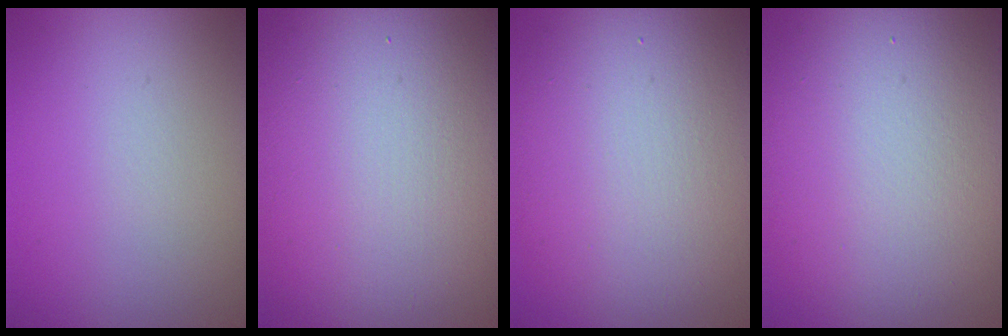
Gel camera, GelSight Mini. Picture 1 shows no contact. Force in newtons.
{"total": 18.9, "press": 18.9, "slide": 1.0}
{"total": 12.8, "press": 12.7, "slide": 0.8}
{"total": 14.4, "press": 14.4, "slide": 0.8}